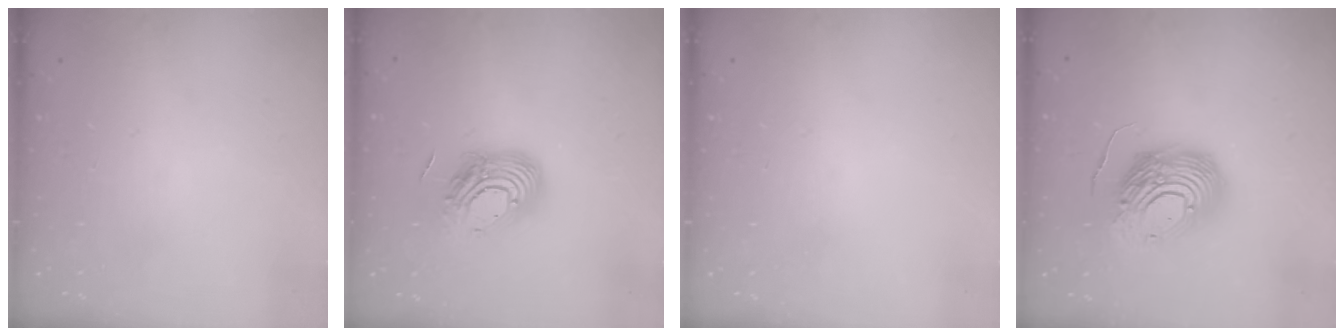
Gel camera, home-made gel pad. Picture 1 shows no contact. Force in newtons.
{"total": 14.8, "press": 14.7, "slide": 1.0}
{"total": 0.0}
{"total": 17.1, "press": 16.9, "slide": 2.7}